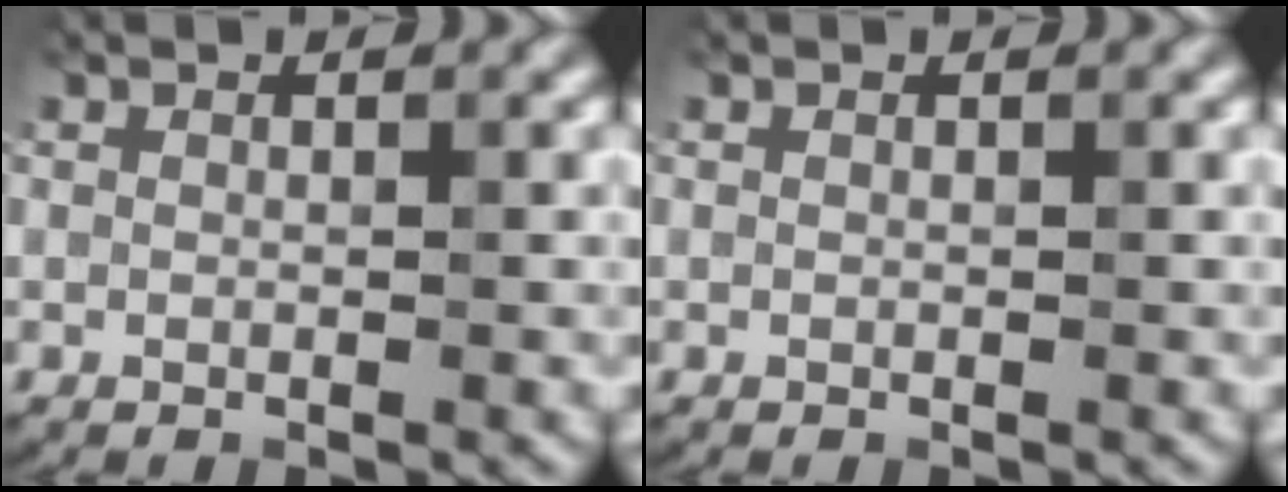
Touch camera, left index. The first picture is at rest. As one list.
[{"total": 0.0}]